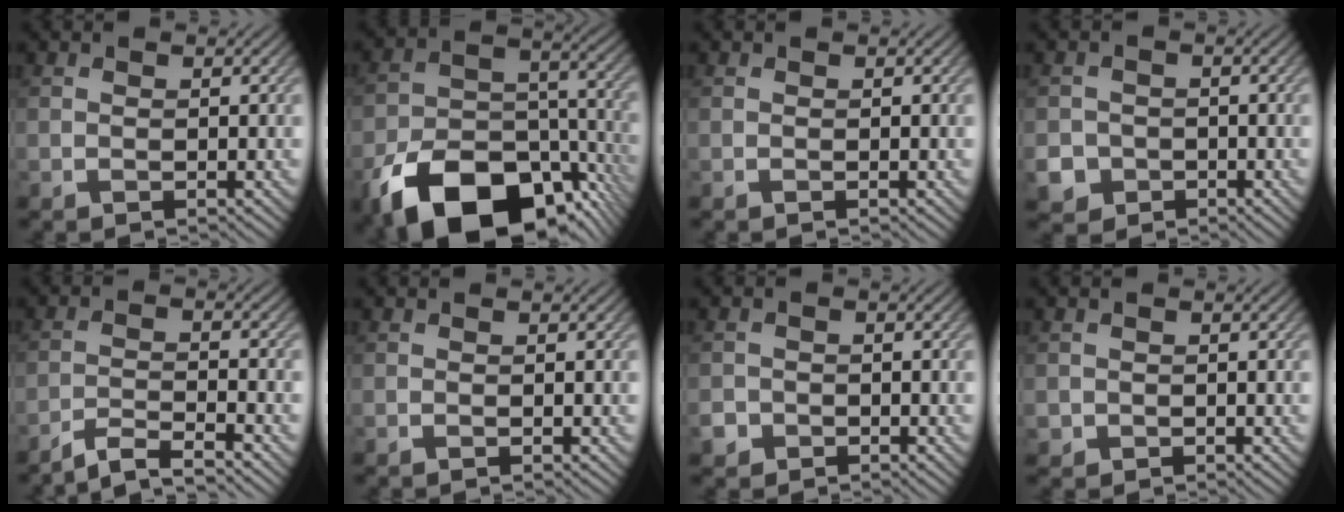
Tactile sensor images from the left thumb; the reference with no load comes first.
{"total": 17.1, "force": [-10.1, 9.5, 10.0], "torque": [-0.182, -0.044, -0.164]}
{"total": 0.0}
{"total": 4.8, "force": [-2.4, 4.0, 1.1], "torque": [-0.021, -0.011, -0.051]}
{"total": 4.5, "force": [-4.0, 0.4, 2.0], "torque": [-0.031, 0.005, -0.084]}
{"total": 0.0}
{"total": 2.2, "force": [-1.3, 1.7, 0.4], "torque": [-0.007, -0.006, -0.028]}
{"total": 1.1, "force": [-0.4, 1.0, 0.0], "torque": [0.003, -0.007, -0.010]}